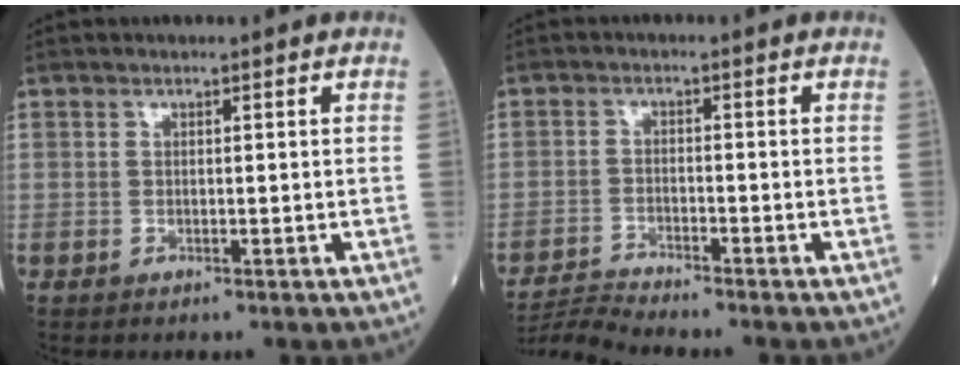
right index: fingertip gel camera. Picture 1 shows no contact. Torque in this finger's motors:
{"motor_torque": [-0.07, -0.28, 0.07, 0.02]}